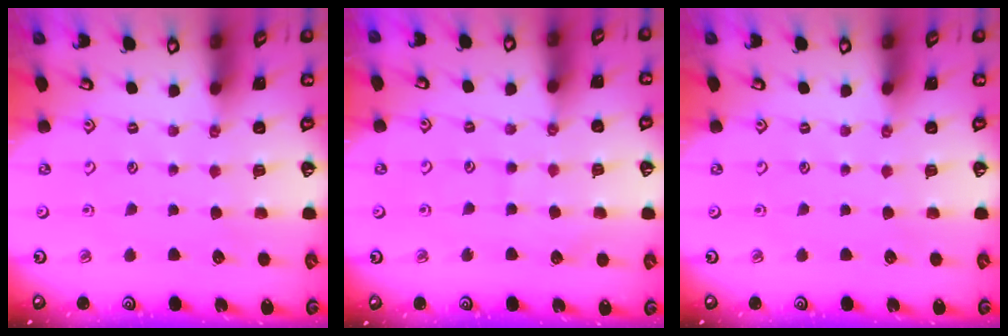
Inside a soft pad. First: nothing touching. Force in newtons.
{"total": 4.8, "press": 4.8, "slide": 0.4}
{"total": 0.0}